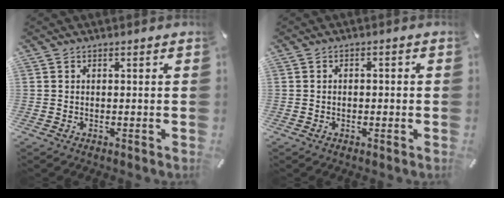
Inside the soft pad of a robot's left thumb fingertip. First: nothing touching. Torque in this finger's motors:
{"motor_torque": [-0.26, -0.20, -0.05, 0.09, -0.09]}